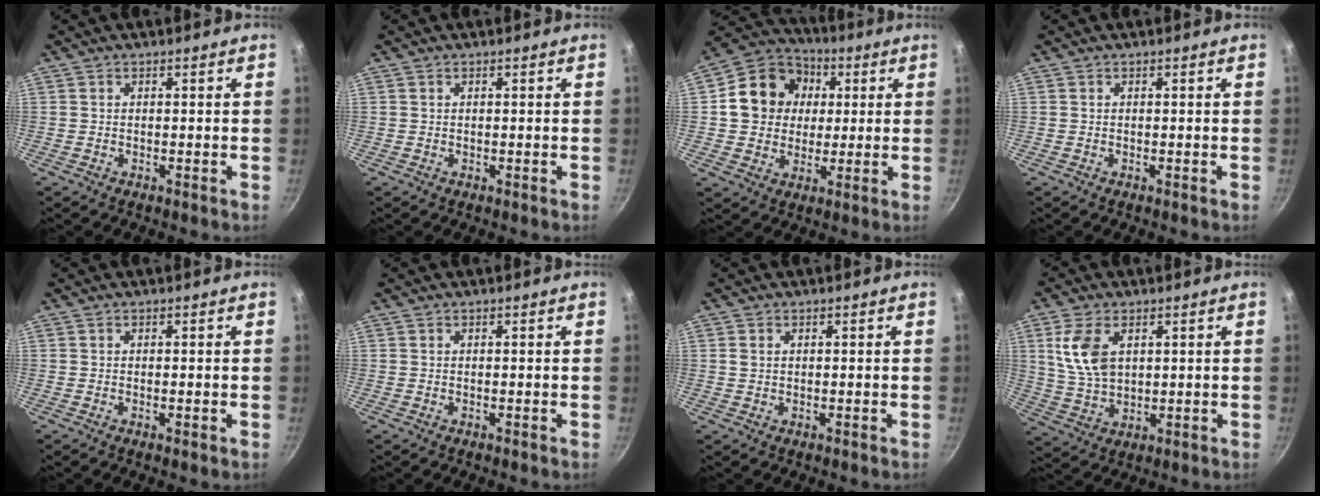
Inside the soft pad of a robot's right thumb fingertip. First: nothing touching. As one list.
[{"total": 0.0}, {"total": 14.4, "force": [2.4, 12.5, 6.7], "torque": [-0.089, 0.018, 0.030]}, {"total": 0.0}, {"total": 0.8, "force": [-0.2, 0.2, 0.7], "torque": [-0.012, -0.001, -0.004]}, {"total": 0.0}, {"total": 1.3, "force": [0.4, 1.0, 0.6], "torque": [-0.011, 0.002, 0.007]}, {"total": 9.5, "force": [3.0, 5.8, 6.9], "torque": [-0.129, -0.017, 0.064]}]